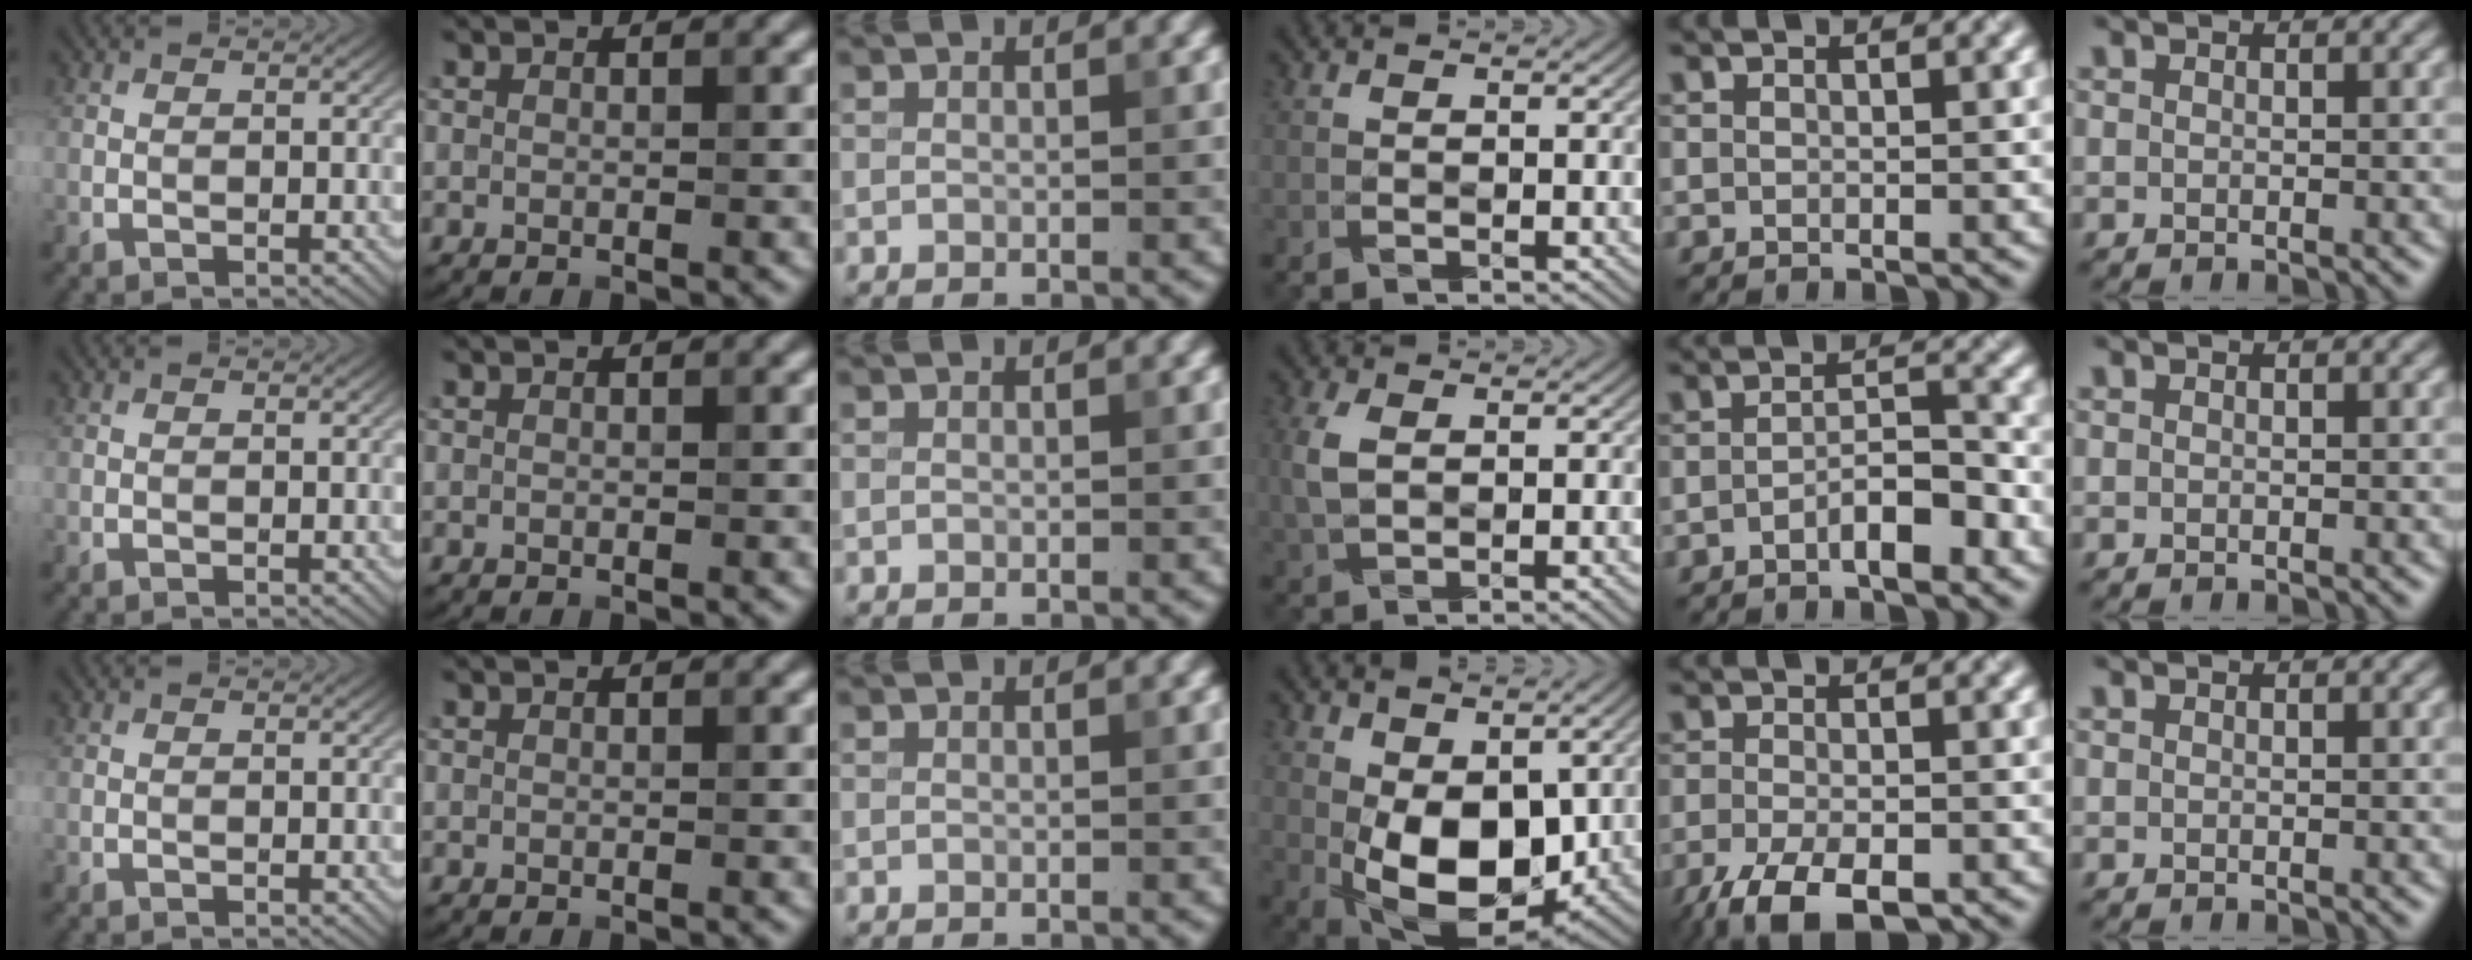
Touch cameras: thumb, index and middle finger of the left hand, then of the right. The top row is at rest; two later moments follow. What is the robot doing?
{"motion": "fold", "object": "apron"}